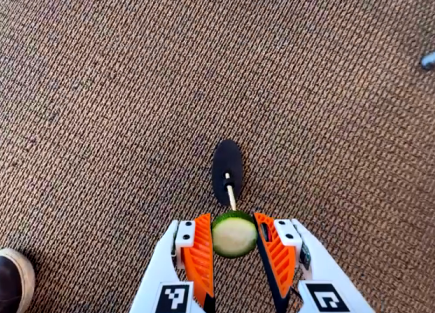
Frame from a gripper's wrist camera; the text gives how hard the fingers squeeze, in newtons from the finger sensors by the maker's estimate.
{"total": 8.4, "left": 8.8, "right": 8.1}